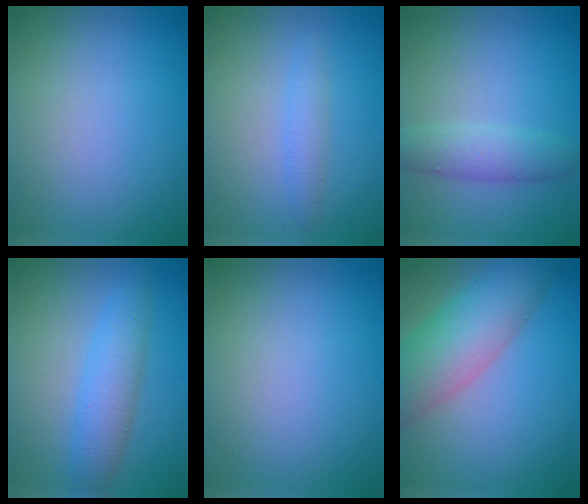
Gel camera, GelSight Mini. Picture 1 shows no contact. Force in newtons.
{"total": 1.6, "press": 1.6, "slide": 0.1}
{"total": 2.9, "press": 2.9, "slide": 0.0}
{"total": 3.7, "press": 3.7, "slide": 0.0}
{"total": 0.0}
{"total": 7.7, "press": 7.7, "slide": 0.4}